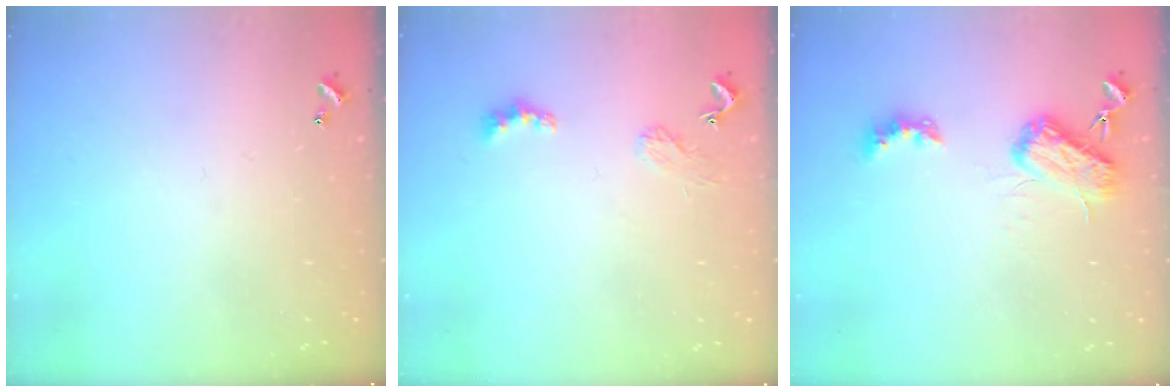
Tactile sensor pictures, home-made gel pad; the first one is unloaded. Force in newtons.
{"total": 2.4, "press": 2.3, "slide": 0.5}
{"total": 5.3, "press": 5.2, "slide": 0.8}